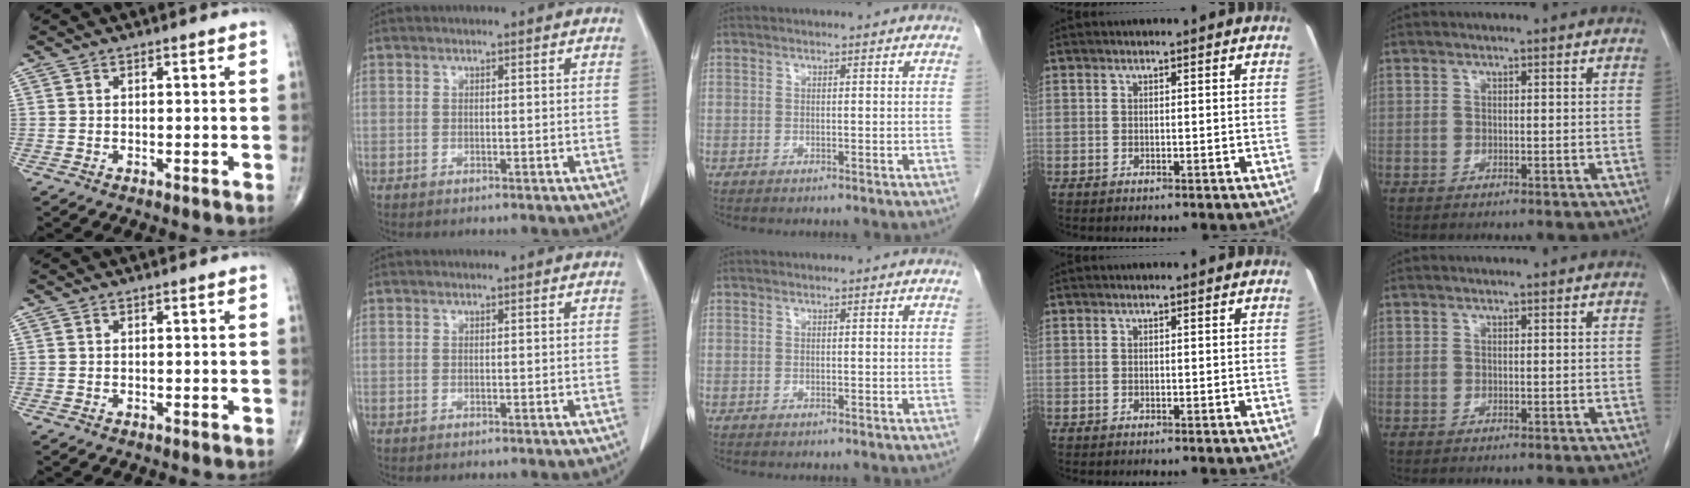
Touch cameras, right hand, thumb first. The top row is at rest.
{}